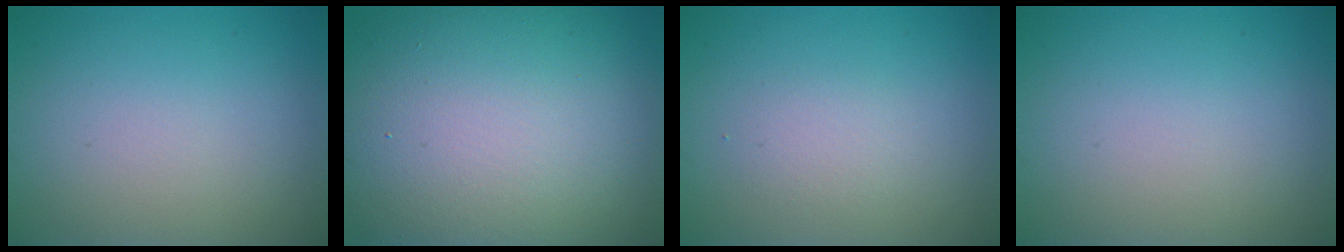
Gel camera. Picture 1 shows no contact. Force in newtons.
{"total": 17.7, "press": 17.7, "slide": 1.2}
{"total": 1.3, "press": 1.3, "slide": 0.0}
{"total": 1.6, "press": 1.6, "slide": 0.0}